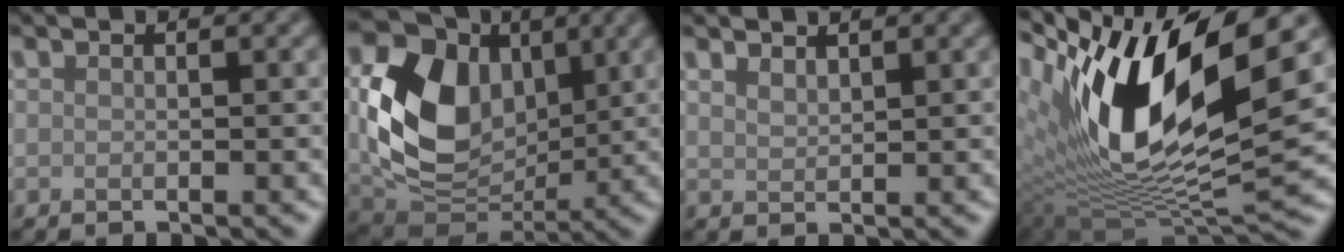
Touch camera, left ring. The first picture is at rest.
{"total": 11.1, "force": [1.5, 8.0, 7.5], "torque": [-0.155, -0.006, 0.027]}
{"total": 1.4, "force": [1.3, 0.2, 0.3], "torque": [-0.008, 0.000, 0.025]}
{"total": 14.9, "force": [4.7, 5.2, 13.1], "torque": [-0.244, -0.008, 0.086]}